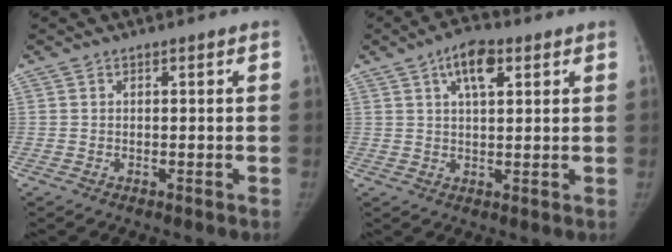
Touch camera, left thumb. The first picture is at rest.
{"total": 7.2, "force": [3.3, 3.2, 5.6], "torque": [-0.083, -0.001, 0.052]}